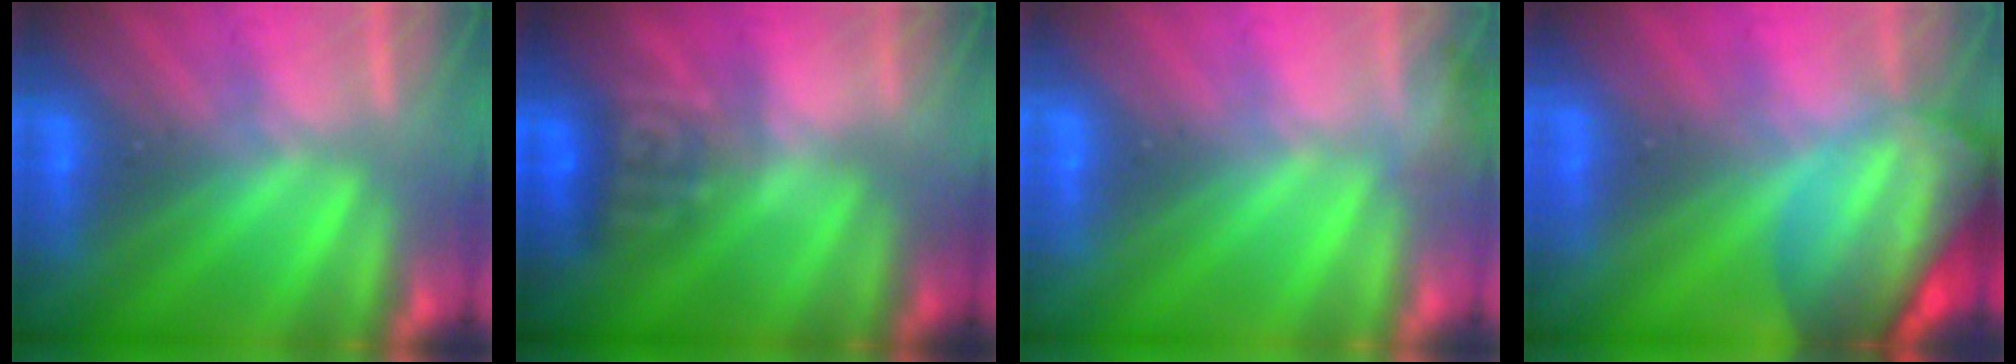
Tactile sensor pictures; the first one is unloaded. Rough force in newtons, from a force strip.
{"total": 4.2}
{"total": 2.8}
{"total": 5.7}